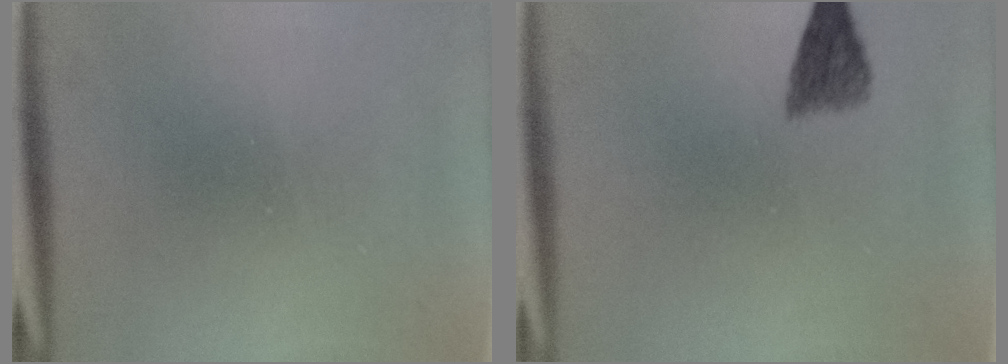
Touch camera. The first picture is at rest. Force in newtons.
{"total": 2.9}